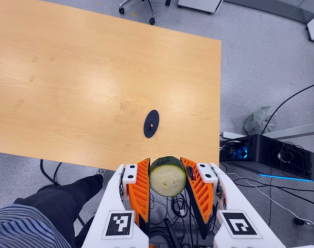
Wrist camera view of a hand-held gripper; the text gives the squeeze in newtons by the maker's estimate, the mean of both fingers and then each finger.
{"total": 13.1, "left": 12.5, "right": 13.7}